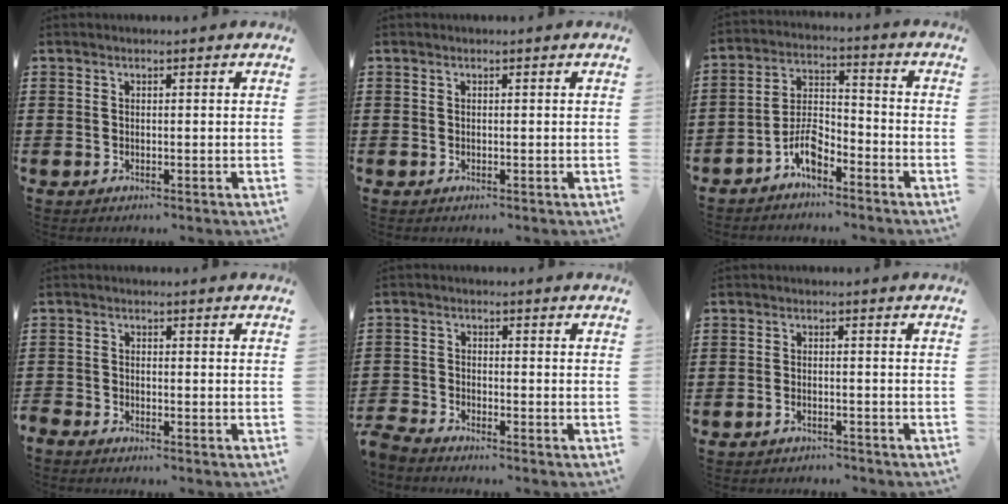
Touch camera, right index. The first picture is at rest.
{"total": 0.0}
{"total": 5.7, "force": [-3.9, 2.5, 3.3], "torque": [-0.071, 0.013, -0.077]}
{"total": 1.5, "force": [-1.5, 0.1, -0.1], "torque": [-0.002, 0.004, -0.033]}
{"total": 2.7, "force": [-2.7, 0.1, 0.1], "torque": [-0.013, 0.000, -0.059]}
{"total": 1.4, "force": [-1.4, 0.3, 0.1], "torque": [-0.008, 0.003, -0.030]}